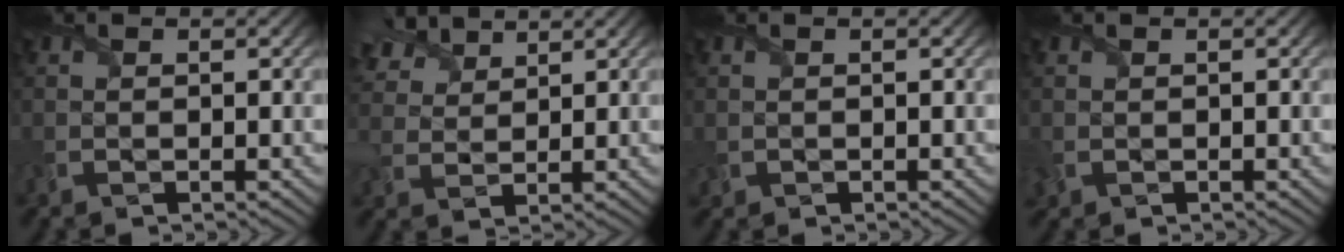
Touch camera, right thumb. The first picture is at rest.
{"total": 5.9, "force": [4.5, 2.9, 2.5], "torque": [-0.069, 0.018, 0.088]}
{"total": 0.6, "force": [0.0, 0.6, 0.1], "torque": [-0.007, -0.004, 0.002]}
{"total": 1.3, "force": [0.0, 1.3, 0.5], "torque": [-0.021, -0.004, -0.003]}